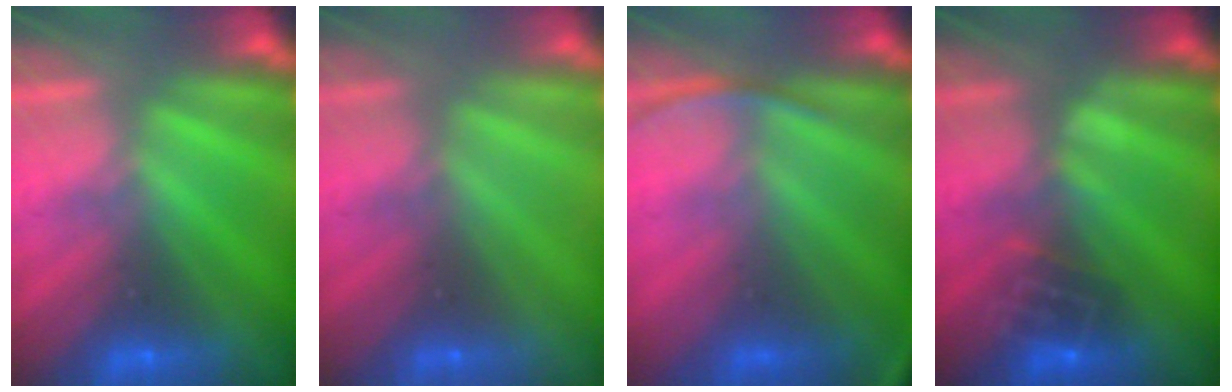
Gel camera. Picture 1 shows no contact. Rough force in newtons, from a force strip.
{"total": 2.9}
{"total": 2.2}
{"total": 2.8}